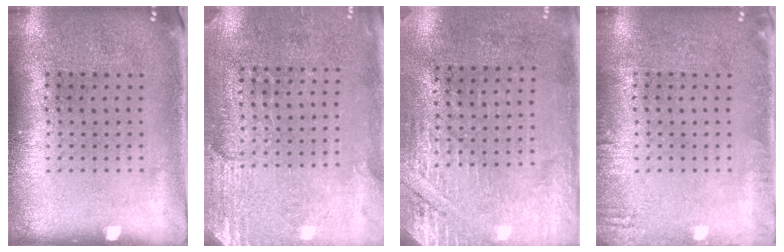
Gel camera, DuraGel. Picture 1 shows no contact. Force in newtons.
{"total": 2.6, "press": 2.4, "slide": 1.1}
{"total": 2.7, "press": 2.5, "slide": 1.1}
{"total": 1.1, "press": 1.1, "slide": 0.2}